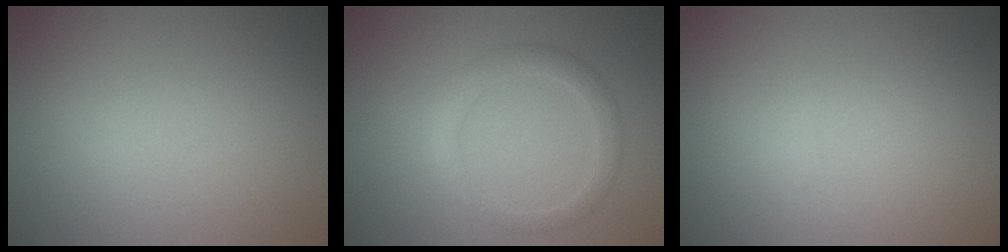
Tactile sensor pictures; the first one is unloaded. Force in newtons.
{"total": 2.3, "press": 2.3, "slide": 0.1}
{"total": 0.0}